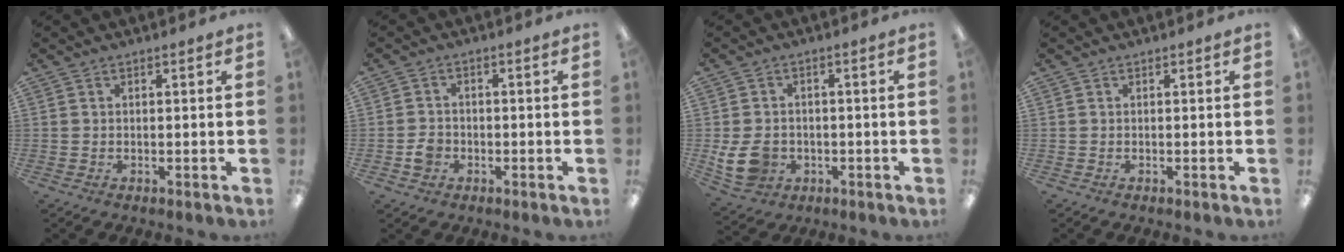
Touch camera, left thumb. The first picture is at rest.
{"total": 3.4, "force": [-1.2, 2.7, 1.5], "torque": [-0.024, 0.007, -0.022]}
{"total": 8.1, "force": [-1.7, 6.4, 4.5], "torque": [-0.102, 0.008, -0.029]}
{"total": 0.0}